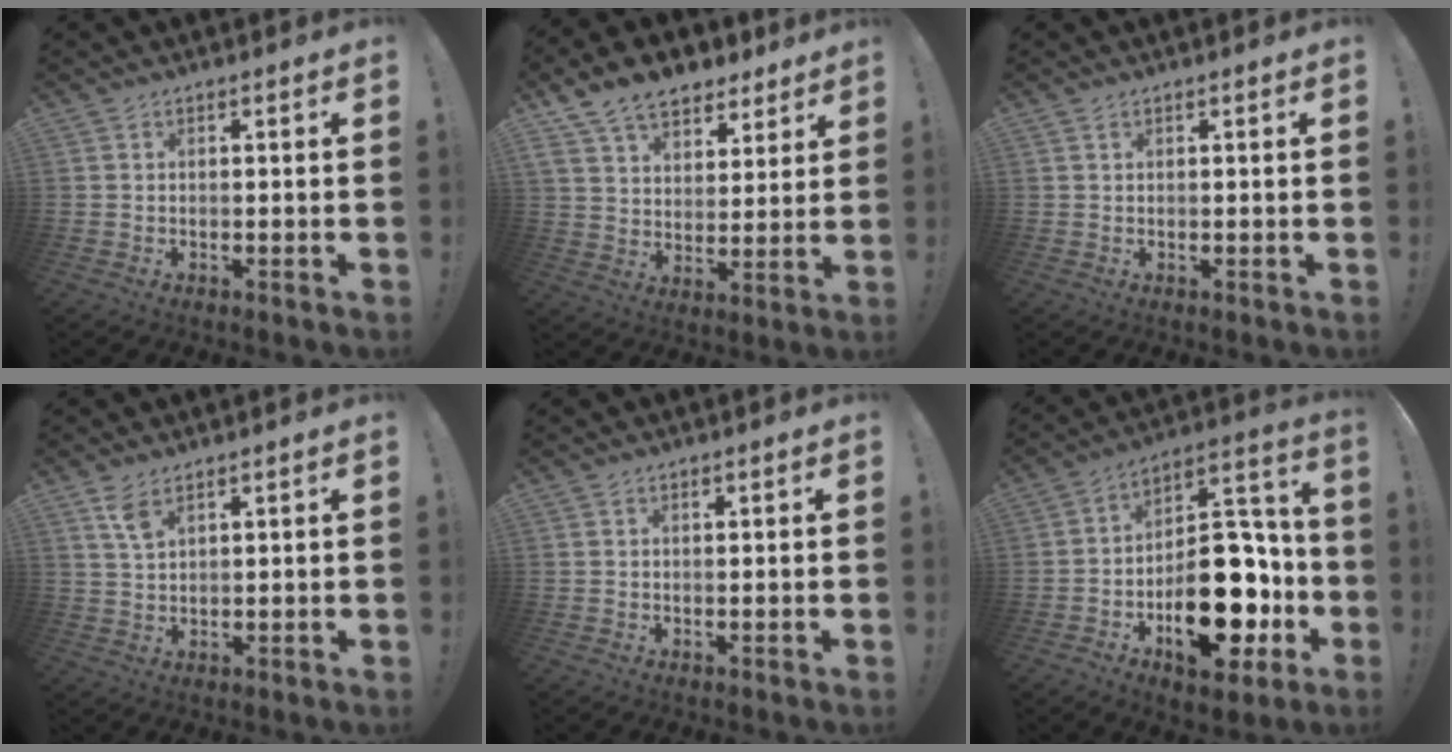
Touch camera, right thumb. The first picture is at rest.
{"total": 13.2, "force": [9.3, 7.8, 5.1], "torque": [-0.094, -0.053, 0.177]}
{"total": 0.6, "force": [0.5, 0.2, 0.3], "torque": [-0.002, -0.002, 0.008]}
{"total": 4.9, "force": [3.0, 2.0, 3.3], "torque": [-0.058, -0.014, 0.055]}
{"total": 1.1, "force": [0.7, 0.5, 0.7], "torque": [-0.006, -0.002, 0.011]}
{"total": 24.5, "force": [-8.9, 13.6, 18.3], "torque": [-0.247, 0.061, -0.123]}